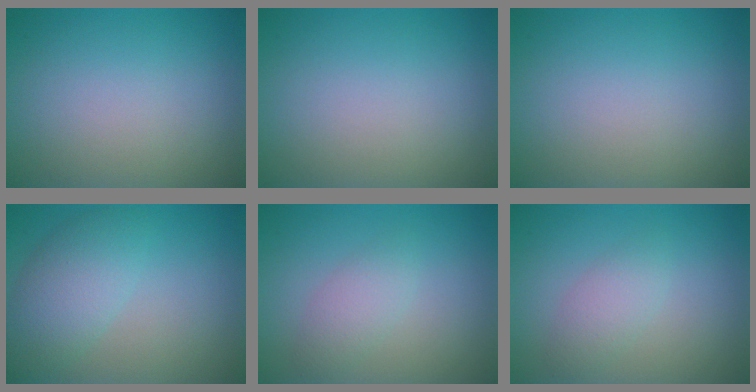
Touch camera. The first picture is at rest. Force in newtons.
{"total": 0.0}
{"total": 0.0}
{"total": 4.3, "press": 4.3, "slide": 0.2}
{"total": 2.0, "press": 2.0, "slide": 0.1}
{"total": 2.0, "press": 2.0, "slide": 0.1}